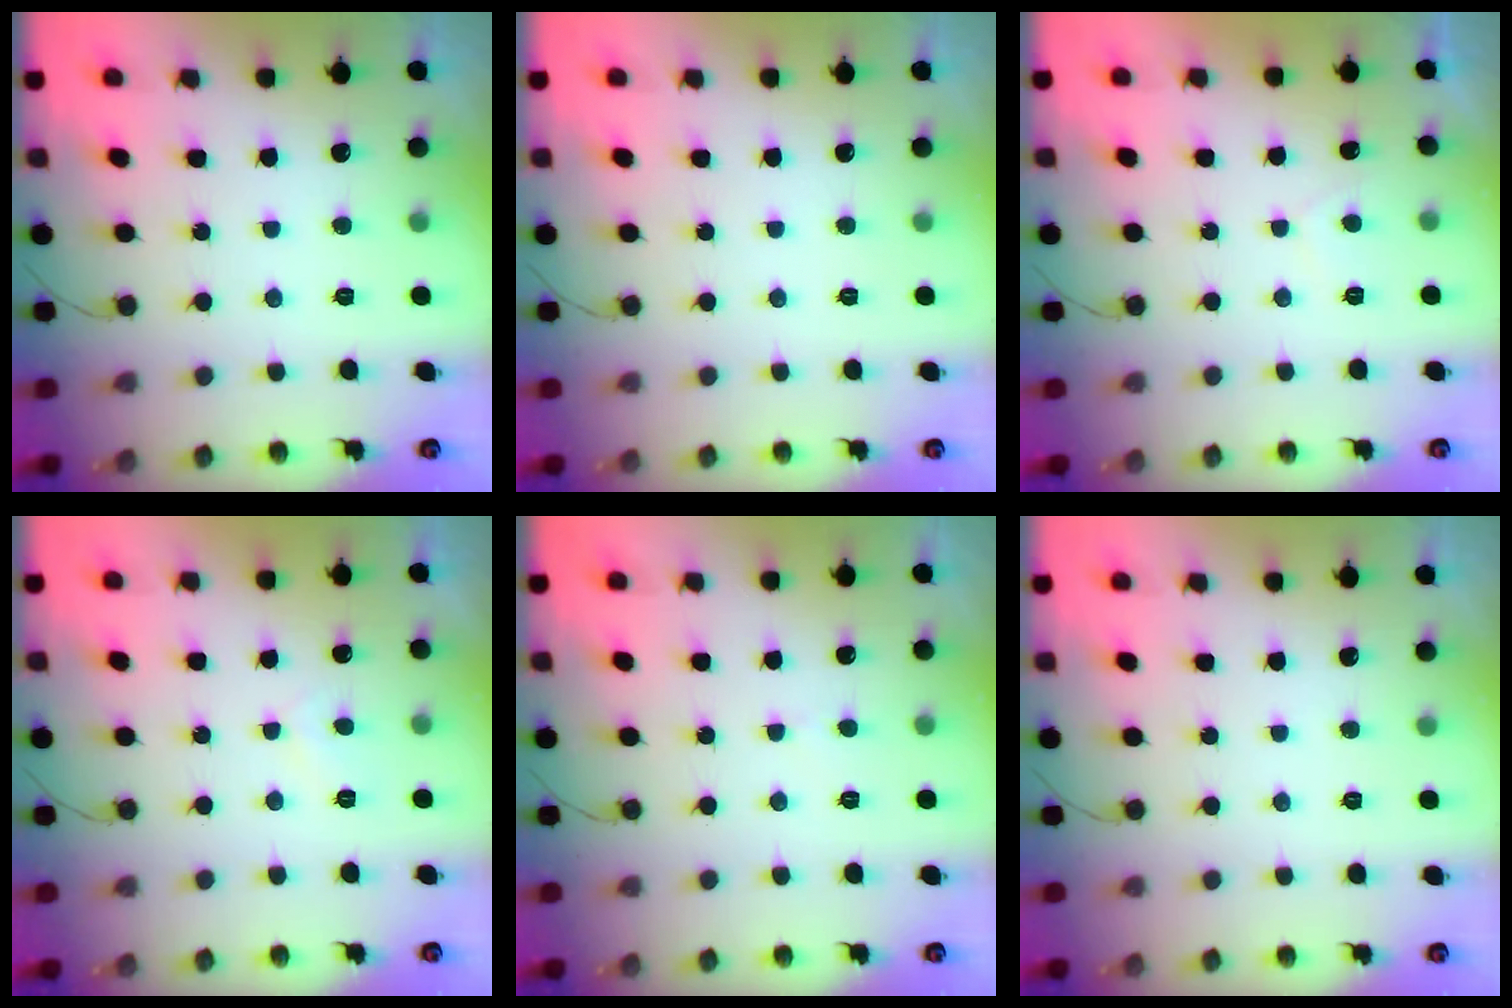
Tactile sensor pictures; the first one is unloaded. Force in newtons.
{"total": 0.0}
{"total": 1.1, "press": 0.9, "slide": 0.6}
{"total": 3.1, "press": 3.0, "slide": 0.6}
{"total": 2.1, "press": 2.1, "slide": 0.2}
{"total": 0.0}